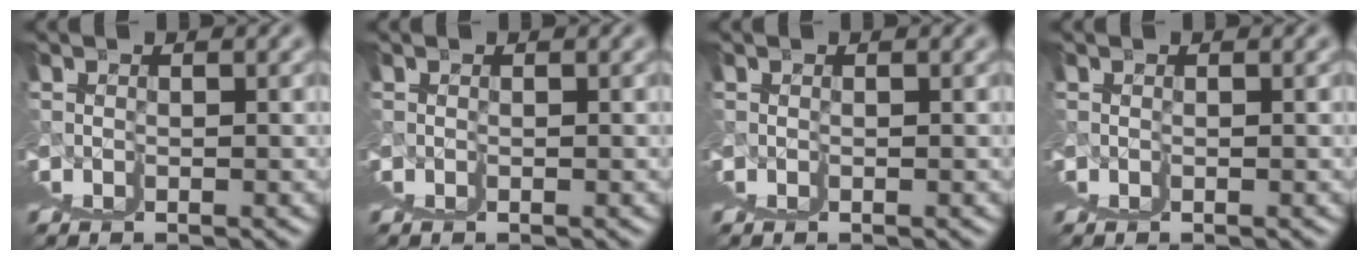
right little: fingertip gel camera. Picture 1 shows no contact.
{"total": 0.0}
{"total": 0.0}
{"total": 0.0}